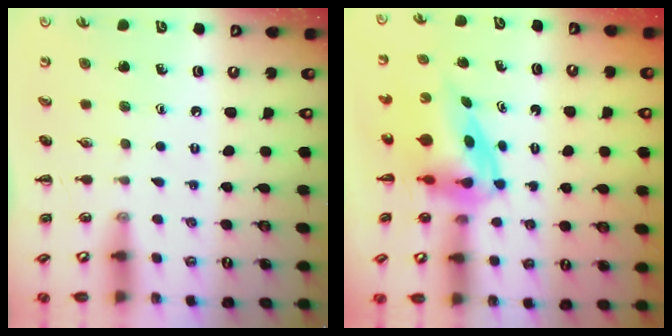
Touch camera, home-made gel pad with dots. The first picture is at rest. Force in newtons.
{"total": 3.8, "press": 3.7, "slide": 0.8}